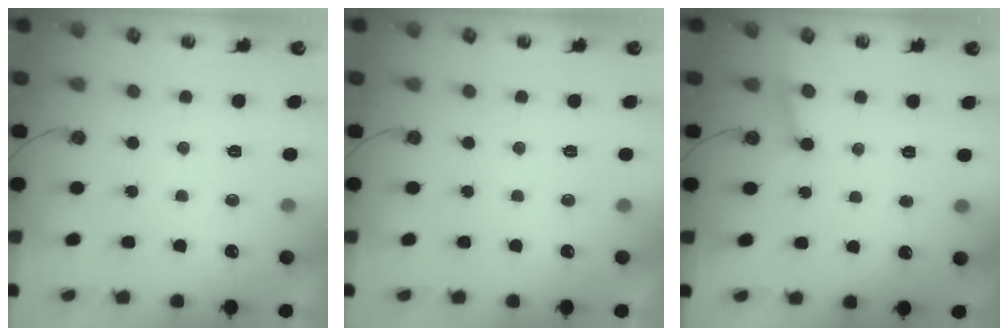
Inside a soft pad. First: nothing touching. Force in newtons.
{"total": 0.0}
{"total": 2.9, "press": 2.9, "slide": 0.3}